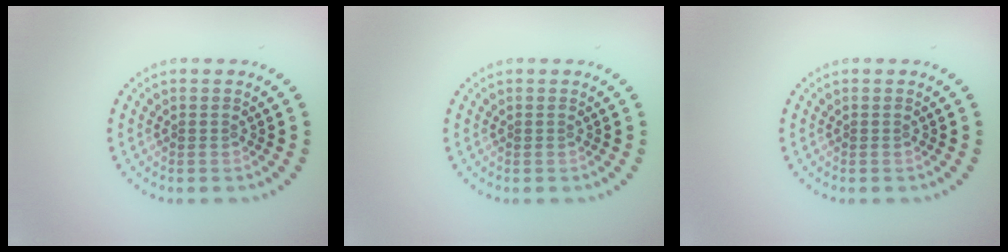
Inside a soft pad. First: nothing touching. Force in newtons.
{"total": 0.0}
{"total": 0.0}